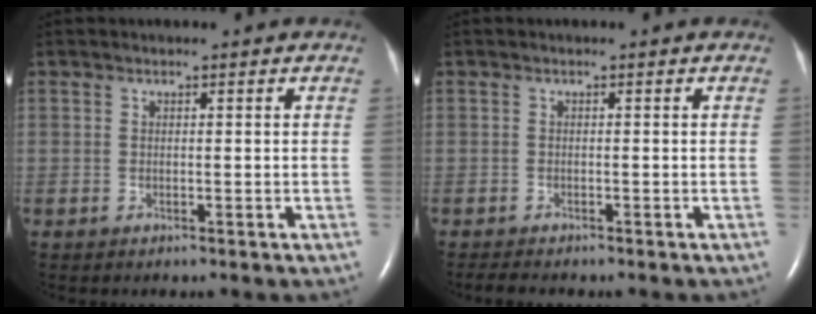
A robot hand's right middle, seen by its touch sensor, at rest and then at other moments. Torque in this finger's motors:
{"motor_torque": [-0.12, 0.00, 0.02, 0.02]}